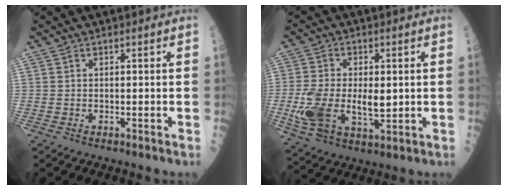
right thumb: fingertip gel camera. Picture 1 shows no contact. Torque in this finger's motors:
{"motor_torque": [0.08, 0.11, 0.58, 0.42, 0.12]}